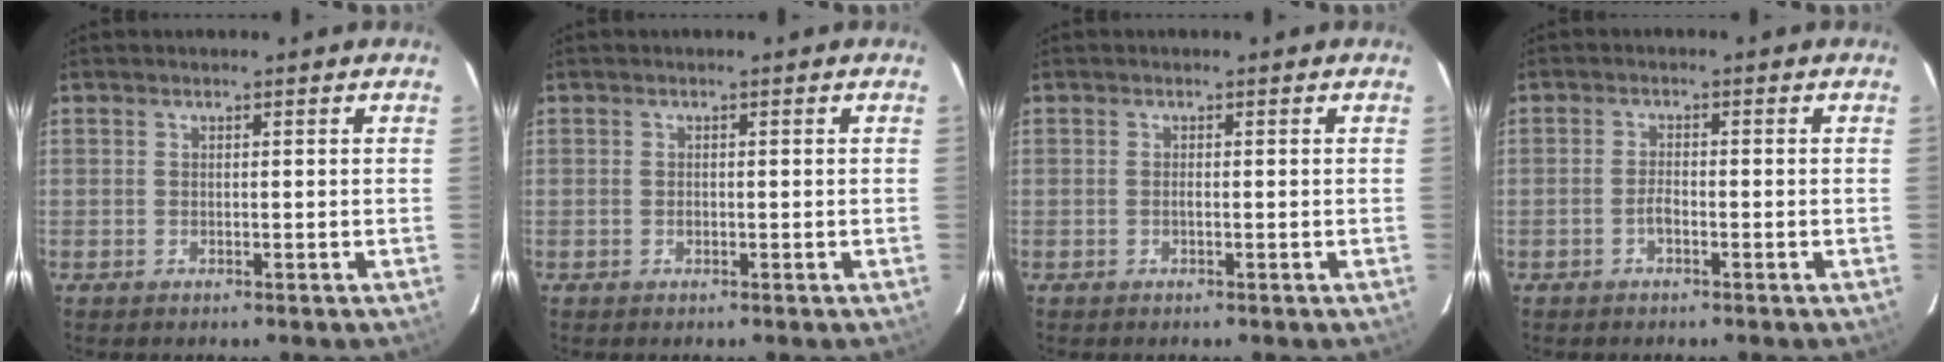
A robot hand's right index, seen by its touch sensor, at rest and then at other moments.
{"total": 0.8, "force": [-0.2, 0.6, 0.4], "torque": [-0.006, 0.001, -0.004]}
{"total": 0.7, "force": [-0.2, 0.1, 0.6], "torque": [-0.011, 0.000, -0.005]}
{"total": 1.8, "force": [-1.0, 0.7, 1.4], "torque": [-0.030, 0.004, -0.021]}